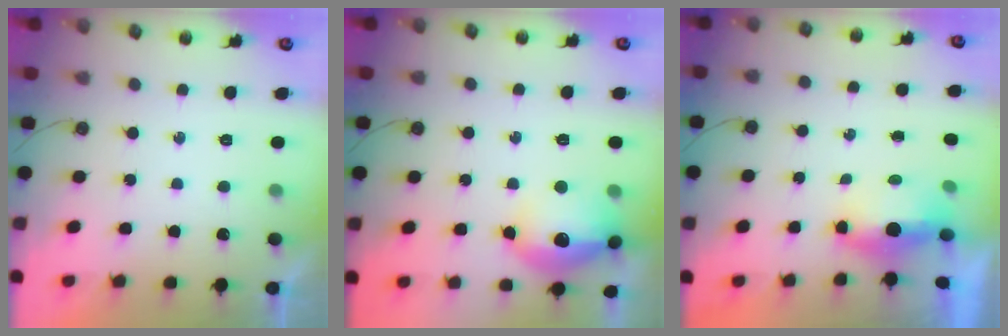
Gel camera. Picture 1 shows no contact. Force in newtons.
{"total": 16.3, "press": 16.3, "slide": 1.1}
{"total": 7.1, "press": 5.6, "slide": 4.5}